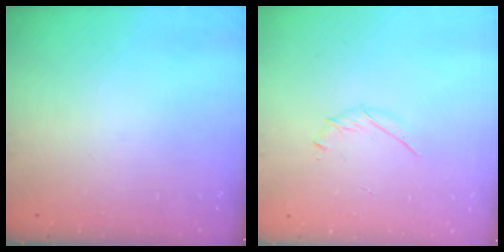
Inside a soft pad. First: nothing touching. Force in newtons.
{"total": 3.3, "press": 3.2, "slide": 0.9}